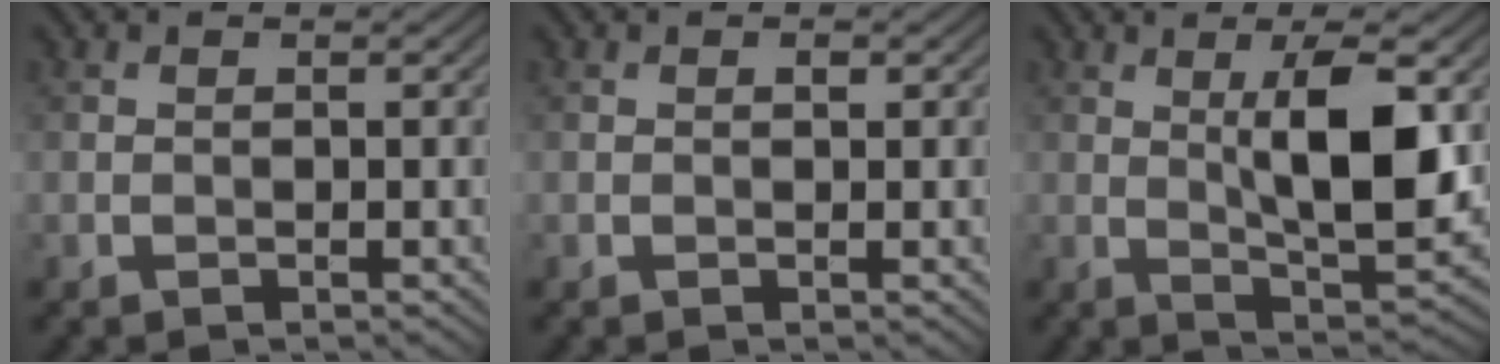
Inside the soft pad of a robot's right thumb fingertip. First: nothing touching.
{"total": 0.6, "force": [0.2, 0.2, 0.5], "torque": [-0.006, -0.002, 0.002]}
{"total": 9.3, "force": [1.8, 2.3, 8.8], "torque": [-0.149, 0.002, 0.035]}